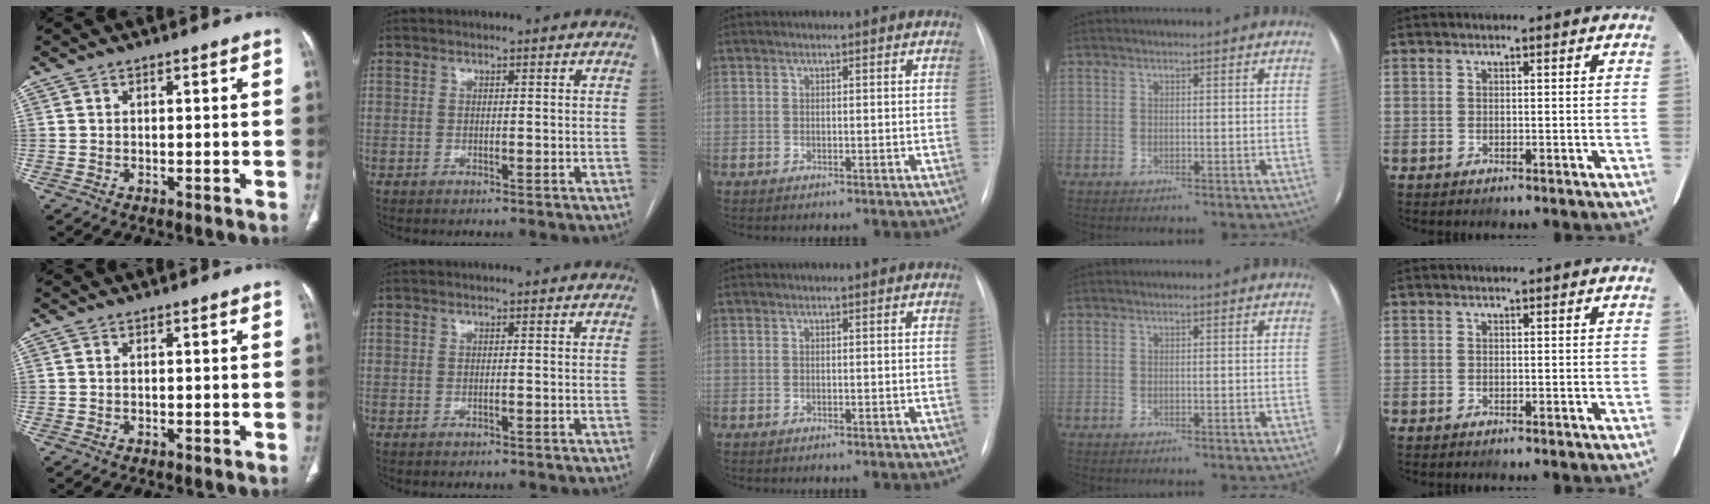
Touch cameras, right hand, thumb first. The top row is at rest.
{}